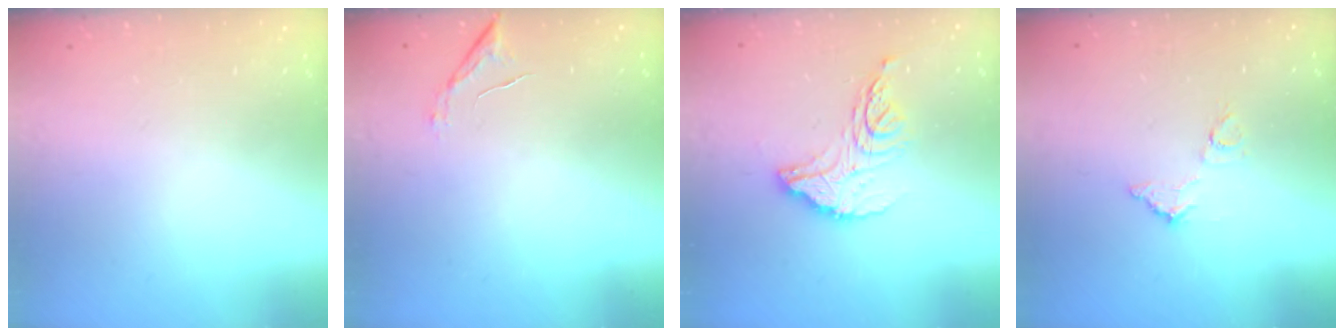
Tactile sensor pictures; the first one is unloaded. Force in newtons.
{"total": 6.6, "press": 6.6, "slide": 0.4}
{"total": 12.9, "press": 12.9, "slide": 1.2}
{"total": 7.0, "press": 7.0, "slide": 0.3}